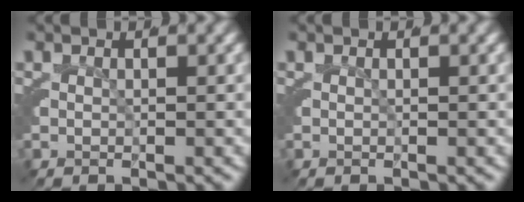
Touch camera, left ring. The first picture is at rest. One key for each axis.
{"total": 0.0}